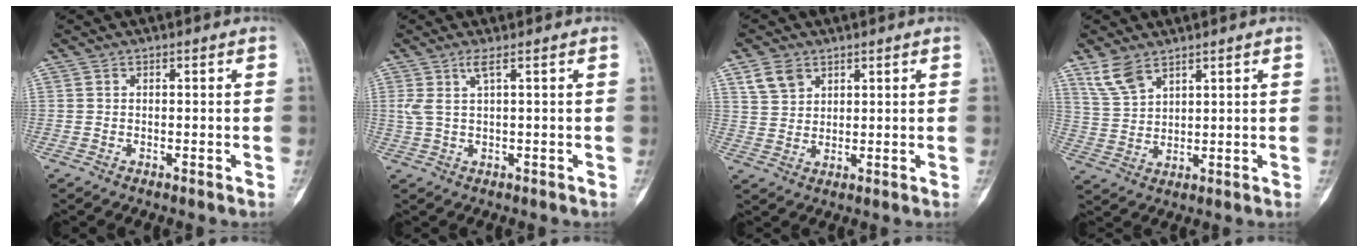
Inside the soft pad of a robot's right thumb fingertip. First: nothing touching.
{"total": 3.0, "force": [1.3, 0.0, 2.7], "torque": [-0.074, 0.002, 0.036]}
{"total": 5.2, "force": [3.0, 3.6, 2.2], "torque": [-0.028, -0.010, 0.062]}
{"total": 6.2, "force": [4.4, 2.9, 3.2], "torque": [-0.059, -0.015, 0.097]}